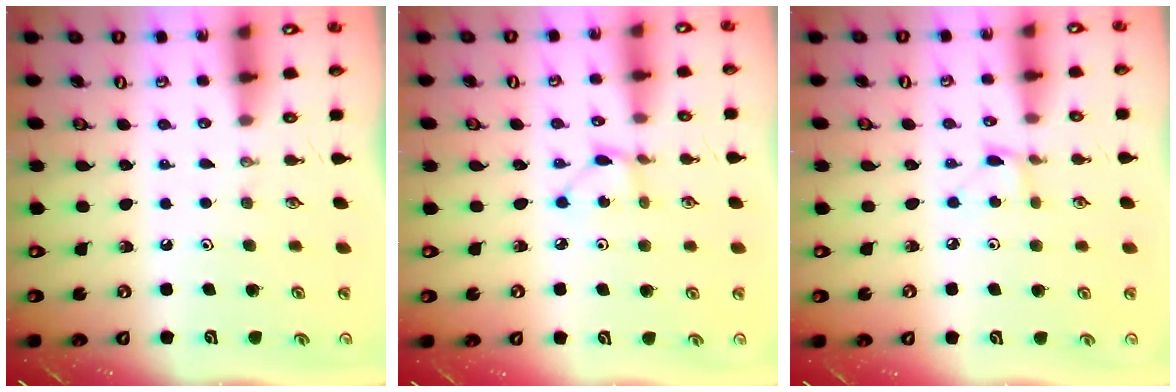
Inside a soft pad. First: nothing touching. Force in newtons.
{"total": 2.1, "press": 2.1, "slide": 0.3}
{"total": 2.7, "press": 2.7, "slide": 0.3}